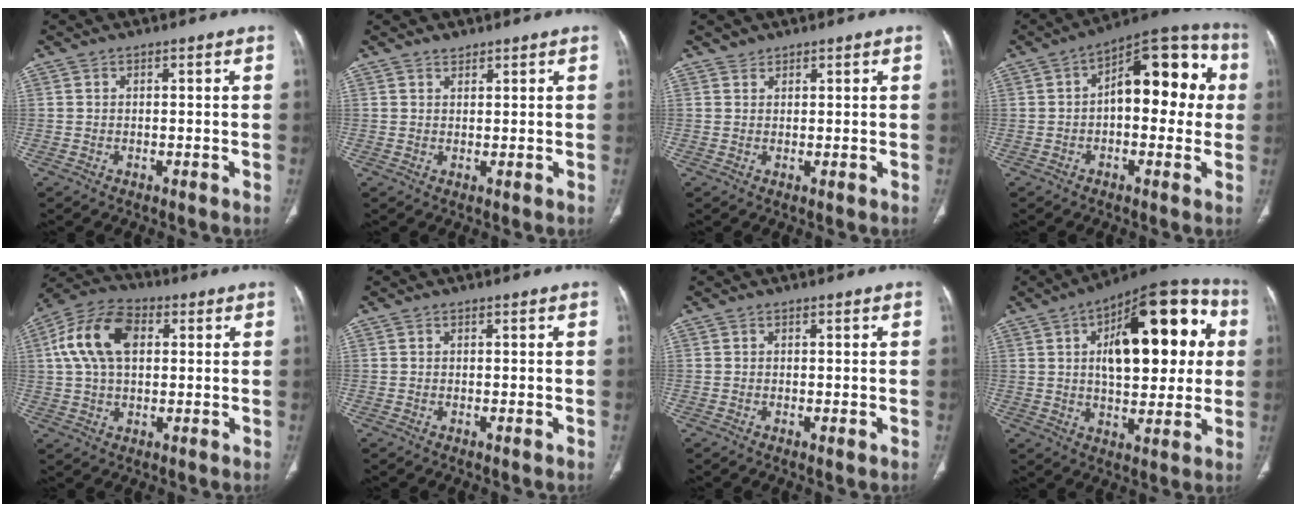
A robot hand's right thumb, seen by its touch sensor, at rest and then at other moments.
{"total": 1.4, "force": [1.1, 0.7, 0.1], "torque": [0.009, -0.008, 0.016]}
{"total": 1.2, "force": [1.0, 0.6, -0.1], "torque": [0.010, -0.009, 0.014]}
{"total": 16.4, "force": [1.7, 8.5, 13.9], "torque": [-0.147, 0.040, 0.016]}
{"total": 13.5, "force": [3.1, 8.4, 10.1], "torque": [-0.192, 0.021, 0.050]}
{"total": 0.0}
{"total": 0.7, "force": [-0.2, 0.2, 0.7], "torque": [-0.018, -0.004, -0.003]}
{"total": 24.7, "force": [5.5, 11.8, 21.0], "torque": [-0.258, 0.016, 0.075]}